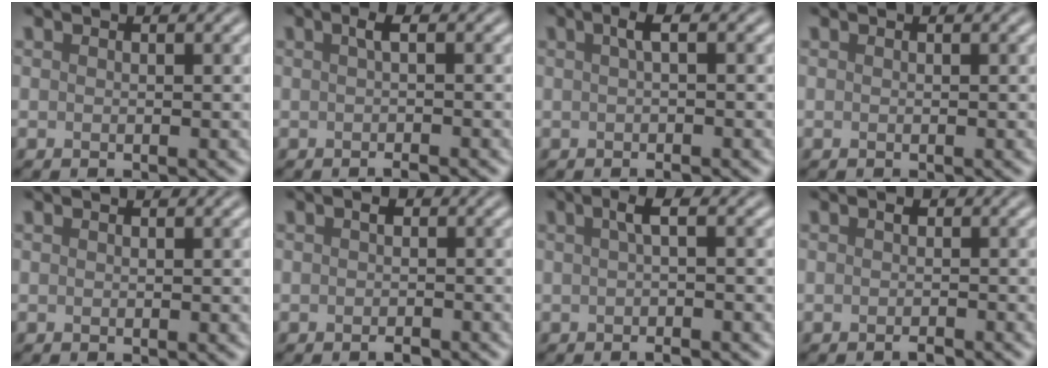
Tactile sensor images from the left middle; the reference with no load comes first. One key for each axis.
{"total": 1.9, "fx": -0.2, "fy": 0.3, "fz": 1.9, "tx": -0.030, "ty": -0.001, "tz": -0.004}
{"total": 2.2, "fx": 0.1, "fy": 0.4, "fz": 2.2, "tx": -0.035, "ty": 0.002, "tz": 0.000}
{"total": 0.0}
{"total": 0.0}
{"total": 1.3, "fx": -0.6, "fy": 0.7, "fz": 0.9, "tx": -0.013, "ty": -0.002, "tz": -0.011}
{"total": 2.4, "fx": -0.1, "fy": 0.4, "fz": 2.4, "tx": -0.037, "ty": -0.001, "tz": -0.004}
{"total": 1.0, "fx": -0.6, "fy": 0.5, "fz": 0.6, "tx": -0.008, "ty": -0.001, "tz": -0.012}